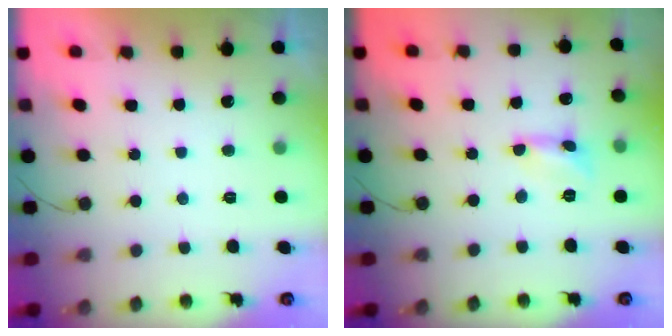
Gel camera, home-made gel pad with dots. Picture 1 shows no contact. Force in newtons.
{"total": 1.6, "press": 1.6, "slide": 0.1}